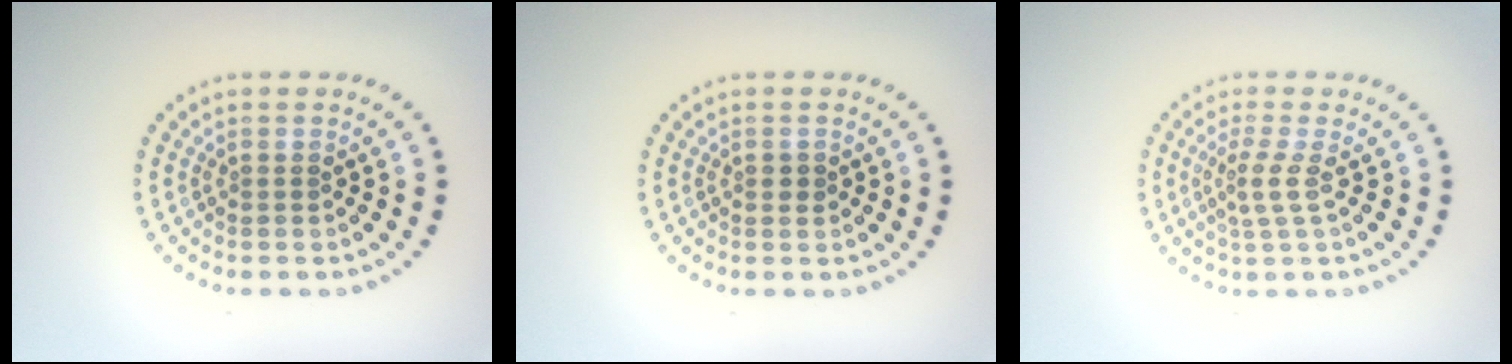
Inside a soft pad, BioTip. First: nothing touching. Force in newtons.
{"total": 0.8, "press": 0.8, "slide": 0.1}
{"total": 2.2, "press": 1.5, "slide": 1.6}